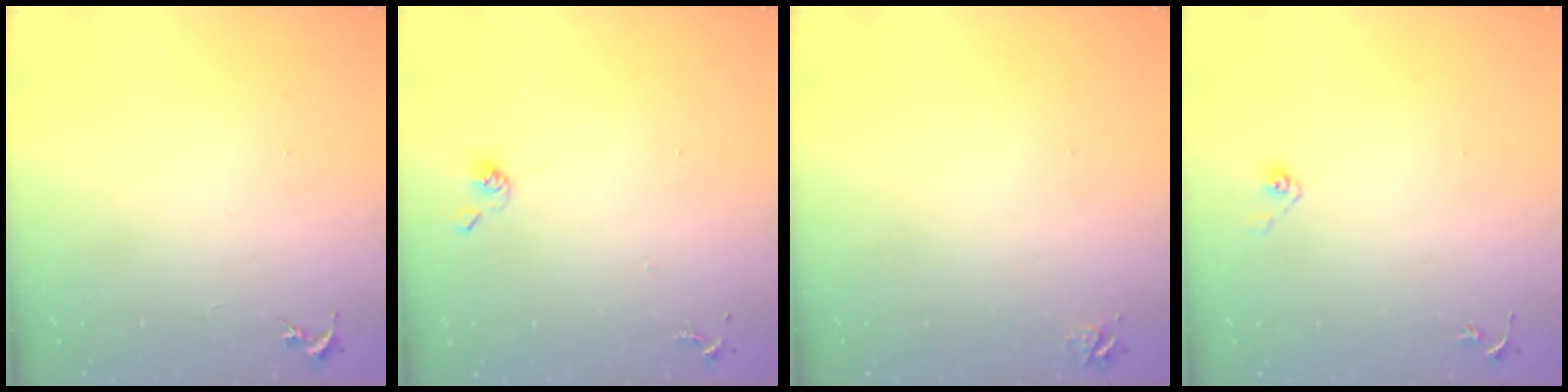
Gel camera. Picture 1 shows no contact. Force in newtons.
{"total": 5.5, "press": 5.4, "slide": 0.9}
{"total": 3.7, "press": 3.6, "slide": 0.5}
{"total": 3.7, "press": 3.2, "slide": 1.9}